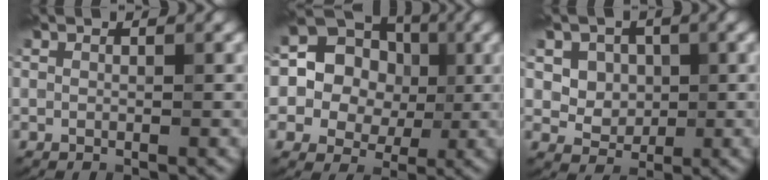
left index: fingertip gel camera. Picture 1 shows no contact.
{"total": 10.8, "force": [0.8, 9.9, 4.2], "torque": [-0.098, 0.047, -0.007]}
{"total": 4.0, "force": [1.1, 3.3, 2.0], "torque": [-0.045, -0.011, 0.034]}